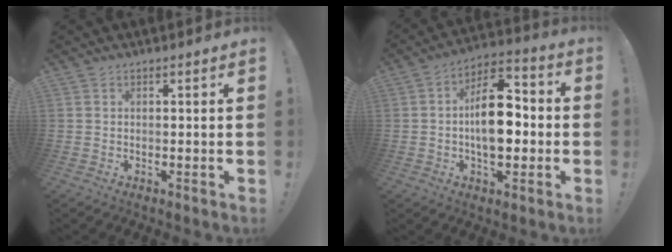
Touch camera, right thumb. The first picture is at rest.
{"total": 15.6, "force": [-1.5, 9.2, 12.4], "torque": [-0.198, 0.013, -0.031]}